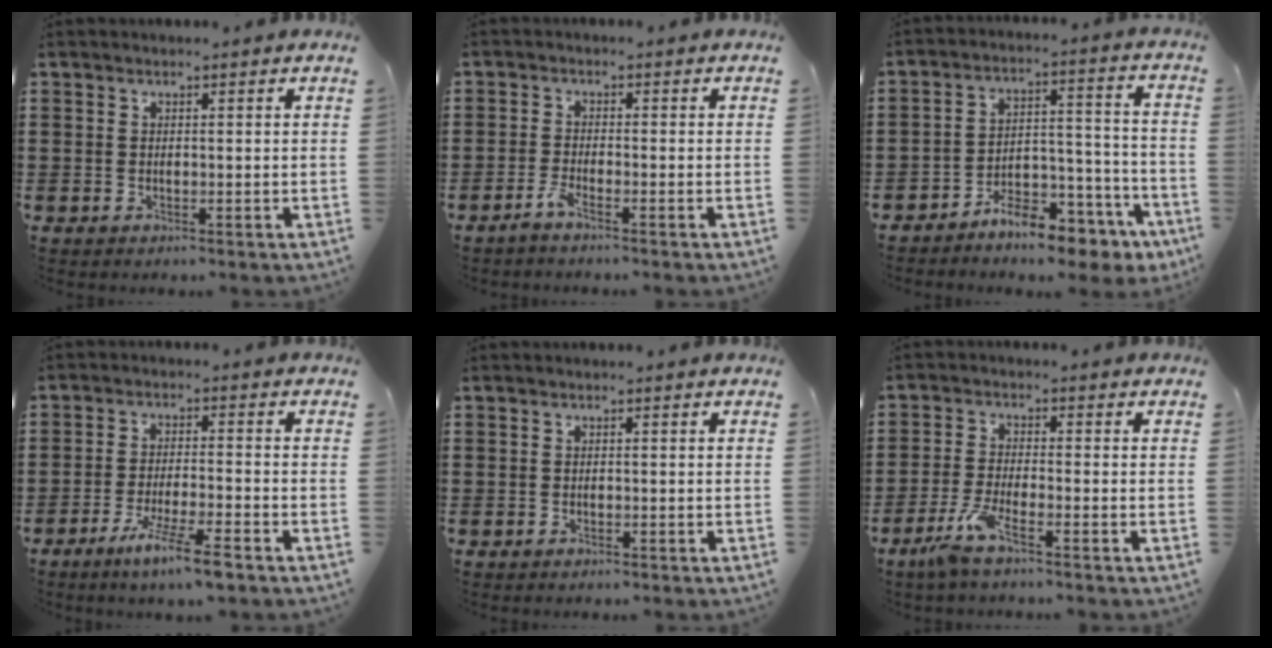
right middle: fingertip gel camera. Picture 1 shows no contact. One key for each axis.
{"total": 2.1, "fx": -1.5, "fy": 0.1, "fz": 1.4, "tx": -0.041, "ty": -0.004, "tz": -0.033}
{"total": 8.3, "fx": -7.6, "fy": 2.2, "fz": 2.5, "tx": -0.027, "ty": 0.032, "tz": -0.139}
{"total": 6.7, "fx": -4.8, "fy": 0.0, "fz": 4.7, "tx": -0.084, "ty": -0.012, "tz": -0.086}
{"total": 0.0}
{"total": 4.7, "fx": -3.1, "fy": 0.4, "fz": 3.5, "tx": -0.085, "ty": -0.012, "tz": -0.063}